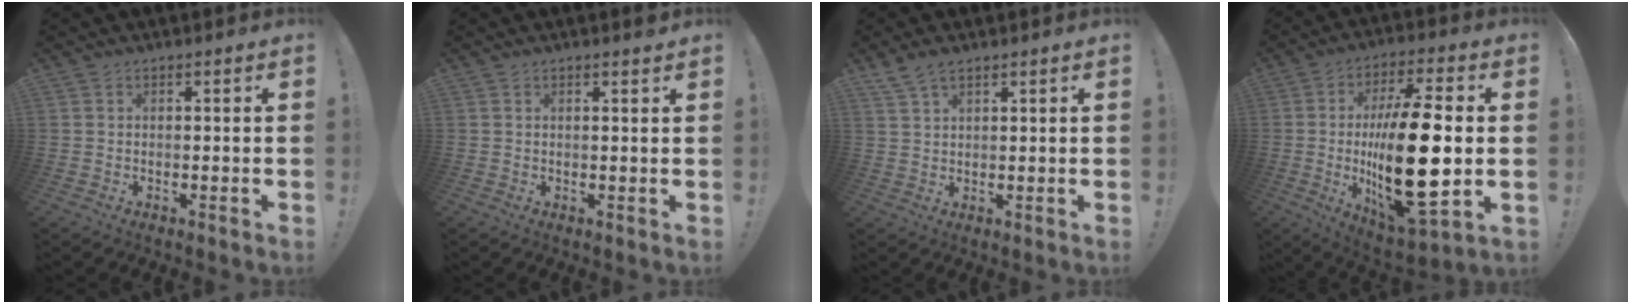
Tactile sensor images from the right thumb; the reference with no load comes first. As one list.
[{"total": 1.4, "force": [1.1, -0.5, 0.8], "torque": [-0.004, -0.007, 0.017]}, {"total": 4.6, "force": [3.4, 1.8, 2.6], "torque": [-0.055, -0.012, 0.066]}, {"total": 25.5, "force": [-1.1, 9.2, 23.7], "torque": [-0.429, -0.013, -0.020]}]